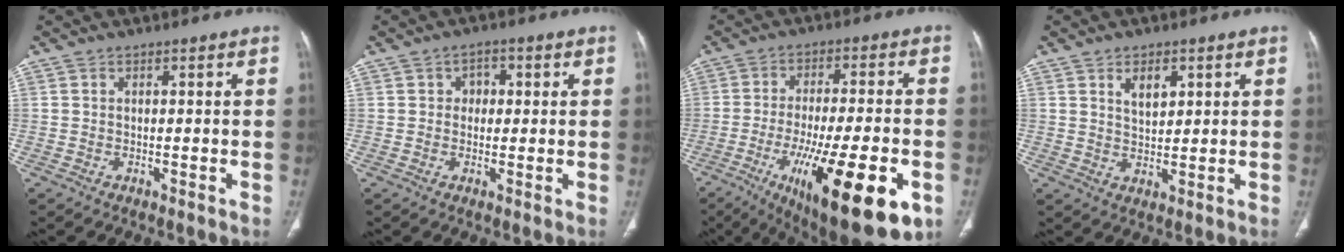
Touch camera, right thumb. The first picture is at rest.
{"total": 3.1, "force": [0.6, 2.5, 1.7], "torque": [-0.004, 0.004, 0.004]}
{"total": 23.4, "force": [-8.8, 6.9, 20.5], "torque": [-0.294, 0.000, -0.119]}
{"total": 4.6, "force": [2.1, 2.5, 3.2], "torque": [-0.038, -0.015, 0.039]}